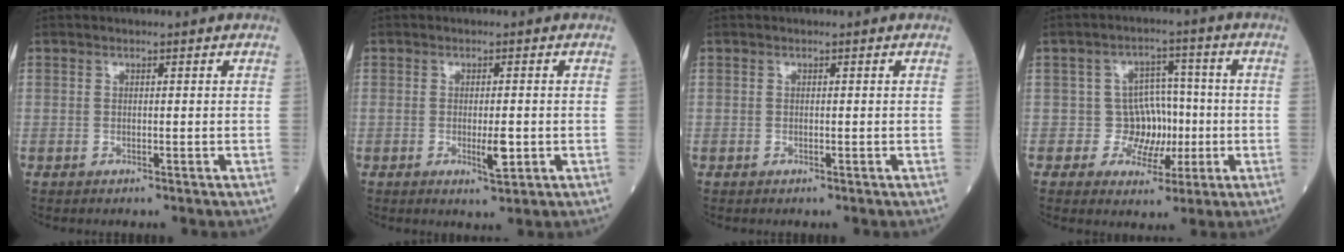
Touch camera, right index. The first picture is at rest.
{"total": 3.2, "force": [-0.8, 0.6, 3.0], "torque": [-0.046, -0.004, -0.009]}
{"total": 0.0}
{"total": 6.1, "force": [-0.9, 5.6, 2.2], "torque": [-0.012, 0.020, -0.011]}